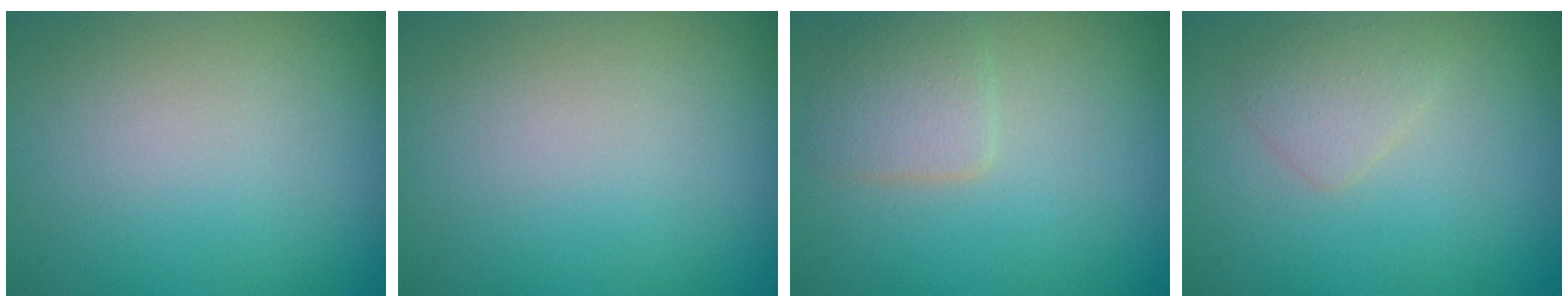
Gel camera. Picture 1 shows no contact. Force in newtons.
{"total": 0.0}
{"total": 2.5, "press": 2.5, "slide": 0.1}
{"total": 1.6, "press": 1.6, "slide": 0.0}